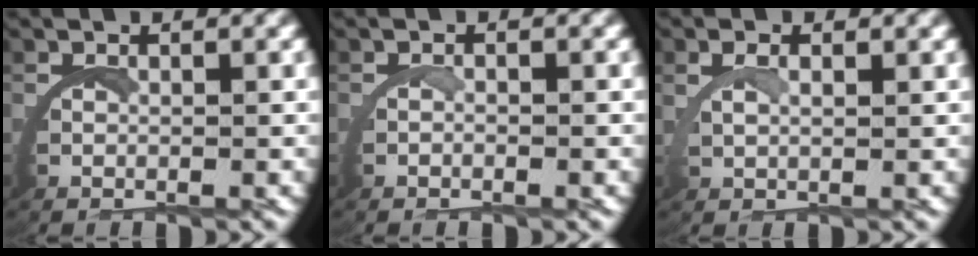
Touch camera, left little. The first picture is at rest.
{"total": 0.7, "force": [-0.5, -0.4, 0.1], "torque": [-0.007, -0.007, -0.006]}
{"total": 1.5, "force": [1.2, -0.4, 0.8], "torque": [-0.023, 0.001, 0.026]}